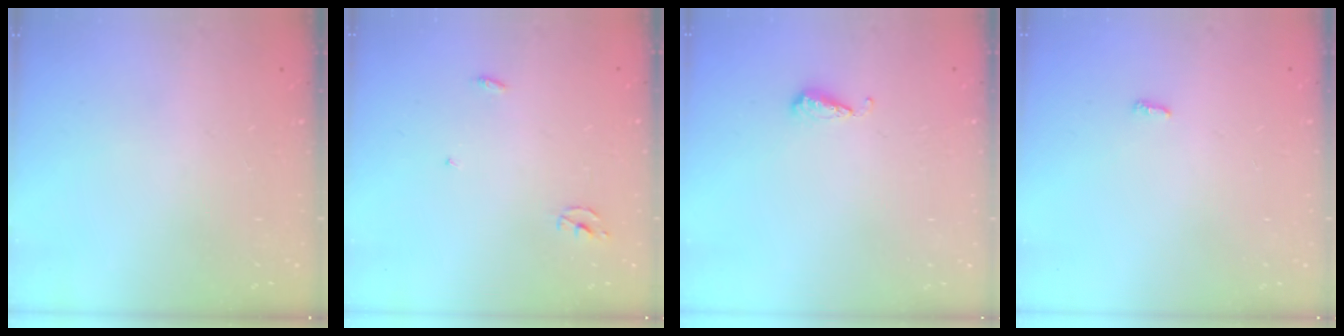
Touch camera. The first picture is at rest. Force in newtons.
{"total": 2.3, "press": 2.3, "slide": 0.2}
{"total": 4.9, "press": 4.9, "slide": 0.5}
{"total": 3.4, "press": 3.3, "slide": 0.6}